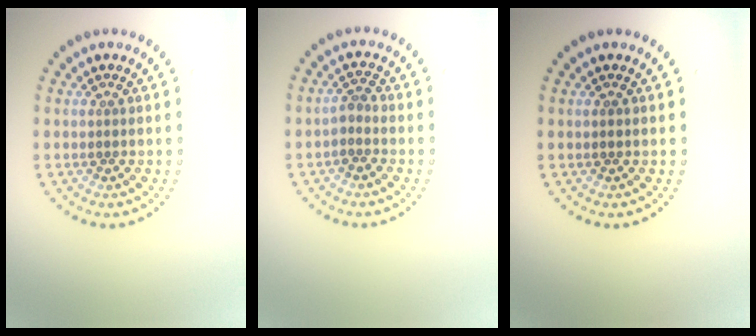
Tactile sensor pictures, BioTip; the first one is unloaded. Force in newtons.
{"total": 1.3, "press": 1.1, "slide": 0.7}
{"total": 0.7, "press": 0.7, "slide": 0.2}